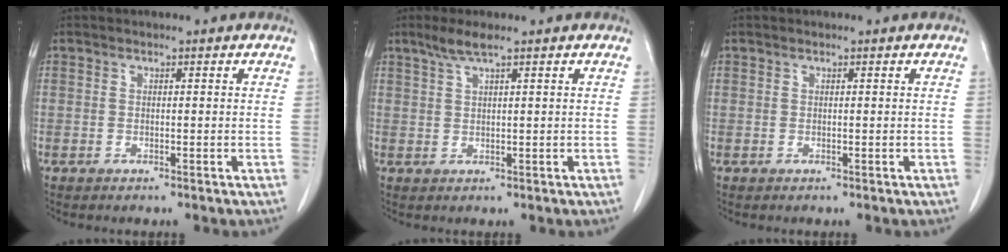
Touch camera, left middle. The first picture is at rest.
{"total": 2.9, "force": [2.1, -0.1, 2.0], "torque": [-0.053, 0.004, 0.047]}
{"total": 0.0}